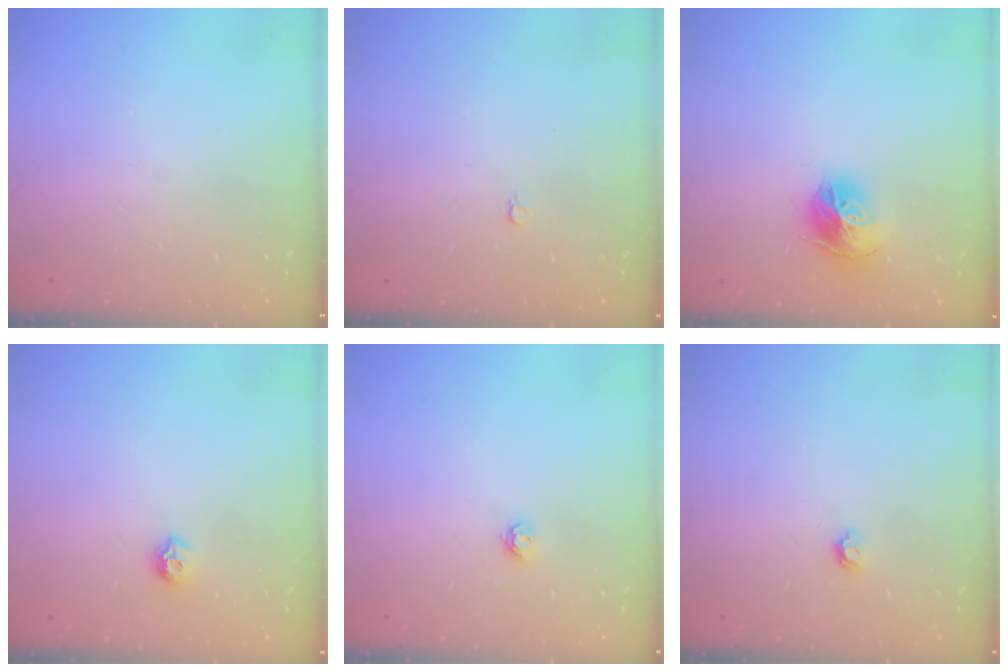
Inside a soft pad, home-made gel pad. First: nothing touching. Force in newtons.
{"total": 2.4, "press": 2.4, "slide": 0.2}
{"total": 12.5, "press": 12.4, "slide": 1.3}
{"total": 7.2, "press": 7.2, "slide": 1.0}
{"total": 3.8, "press": 3.8, "slide": 0.5}
{"total": 3.8, "press": 3.7, "slide": 0.6}